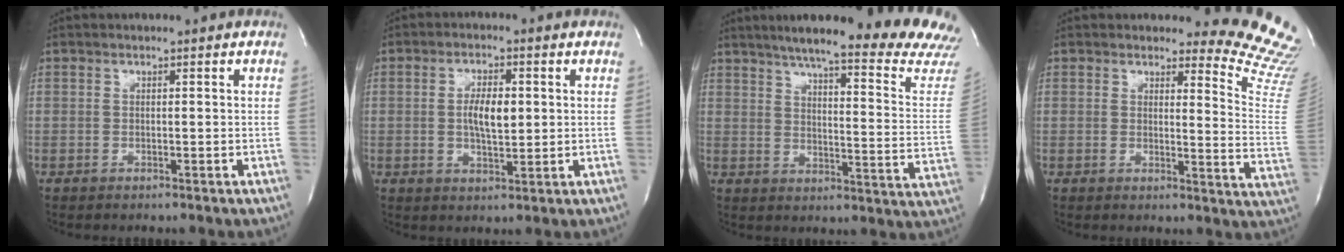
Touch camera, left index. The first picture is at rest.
{"total": 5.4, "force": [0.5, 2.0, 5.0], "torque": [-0.094, 0.002, 0.009]}
{"total": 27.3, "force": [24.0, 0.9, 13.0], "torque": [-0.177, -0.097, 0.288]}
{"total": 11.9, "force": [11.9, 0.0, 0.6], "torque": [0.018, -0.155, 0.097]}